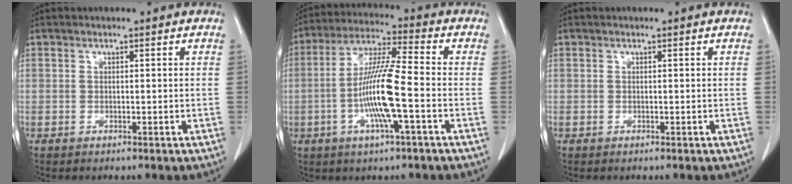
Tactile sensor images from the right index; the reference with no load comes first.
{"total": 11.8, "force": [-2.8, 0.4, 11.5], "torque": [-0.224, -0.001, -0.060]}
{"total": 0.0}